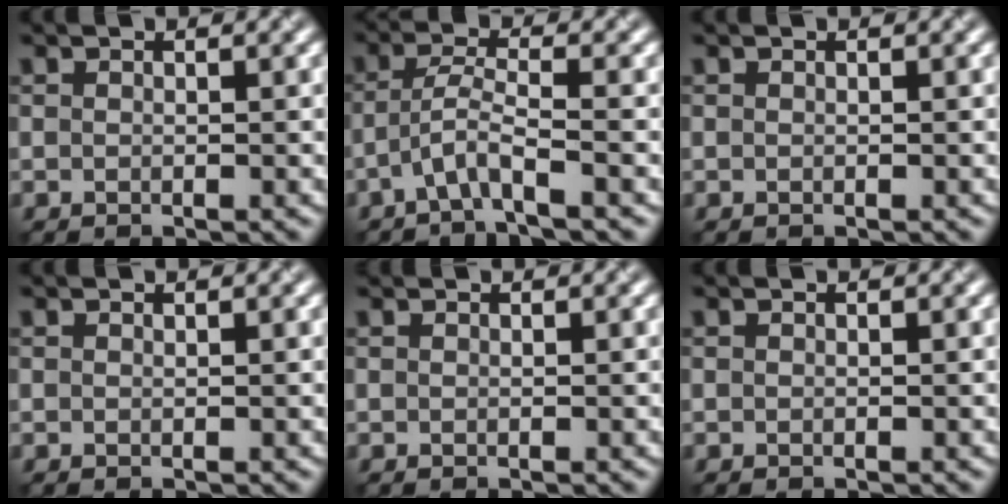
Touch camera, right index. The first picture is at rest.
{"total": 3.0, "force": [-2.2, -0.1, 2.0], "torque": [-0.042, 0.014, -0.045]}
{"total": 0.0}
{"total": 0.0}
{"total": 0.6, "force": [0.6, 0.1, 0.1], "torque": [-0.005, 0.000, 0.007]}
{"total": 0.0}